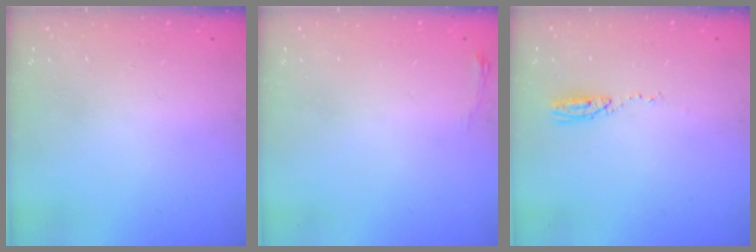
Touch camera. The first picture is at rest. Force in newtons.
{"total": 3.4, "press": 3.4, "slide": 0.5}
{"total": 14.7, "press": 6.3, "slide": 13.3}